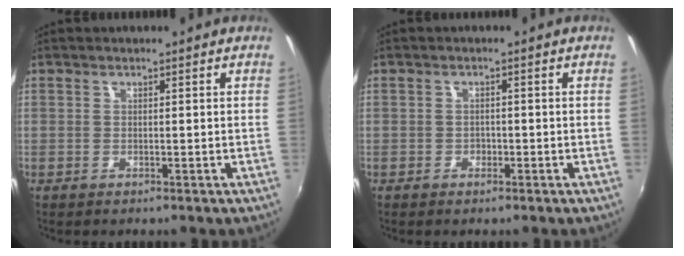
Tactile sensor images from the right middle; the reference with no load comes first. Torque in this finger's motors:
{"motor_torque": [-0.38, -0.12, -0.01, 0.00]}